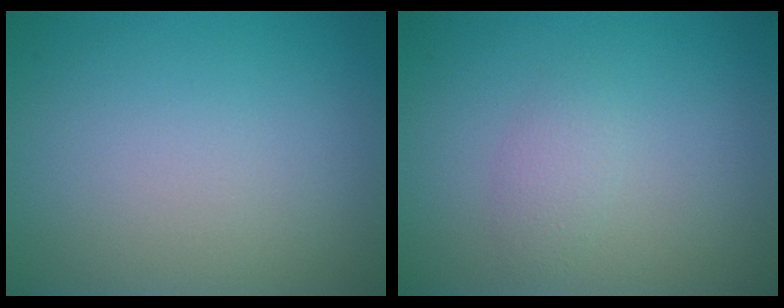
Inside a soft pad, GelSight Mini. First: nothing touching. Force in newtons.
{"total": 1.4, "press": 1.4, "slide": 0.1}